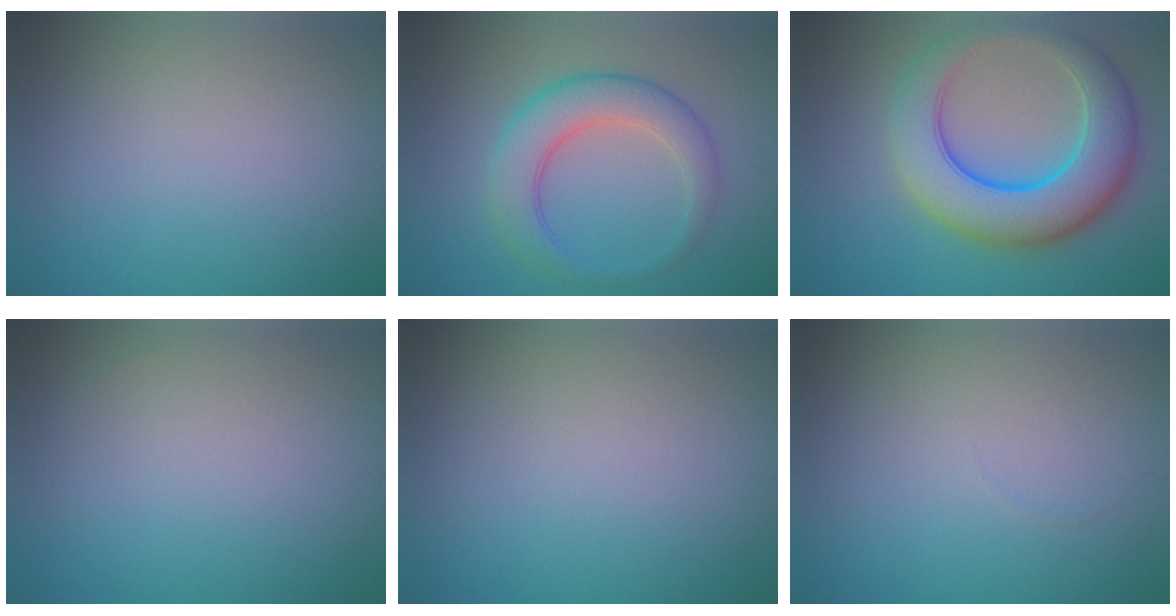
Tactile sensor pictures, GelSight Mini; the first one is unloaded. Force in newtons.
{"total": 5.1, "press": 5.1, "slide": 0.2}
{"total": 8.9, "press": 8.9, "slide": 0.2}
{"total": 0.0}
{"total": 0.0}
{"total": 0.0}